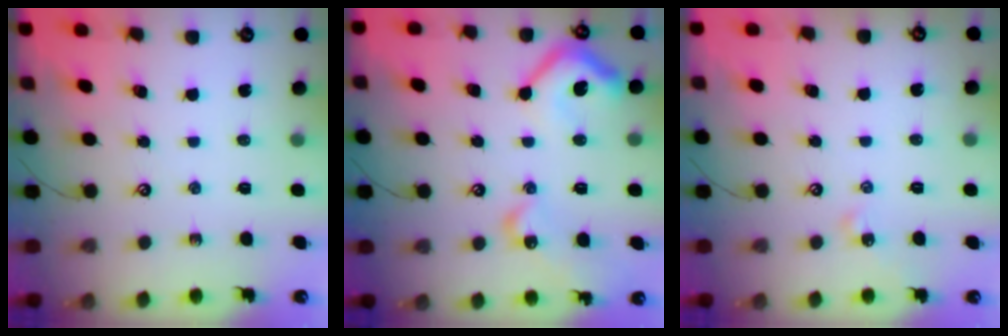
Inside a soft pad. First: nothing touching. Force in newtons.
{"total": 11.7, "press": 11.7, "slide": 0.5}
{"total": 3.6, "press": 3.6, "slide": 0.6}